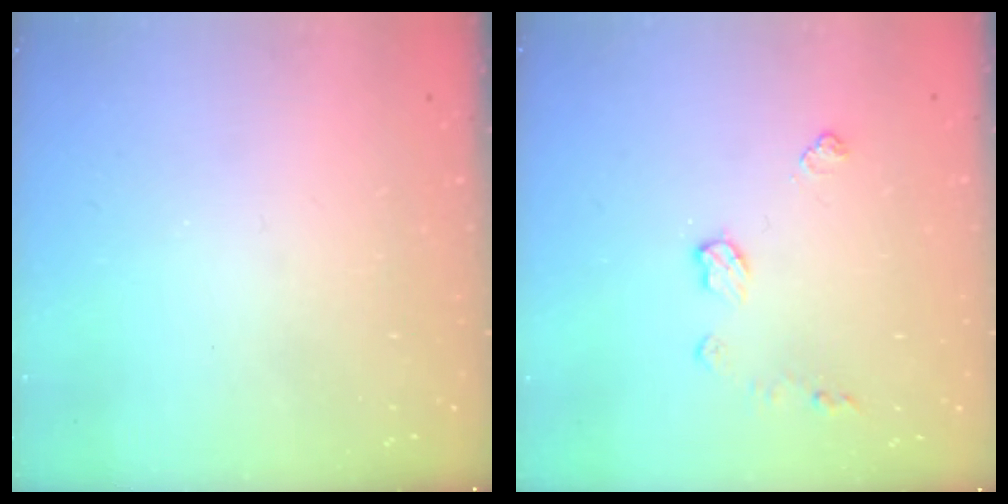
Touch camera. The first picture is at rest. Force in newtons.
{"total": 6.5, "press": 6.5, "slide": 0.2}